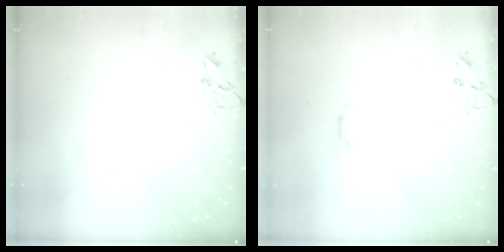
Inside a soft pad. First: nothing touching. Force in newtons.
{"total": 3.5, "press": 3.4, "slide": 0.6}